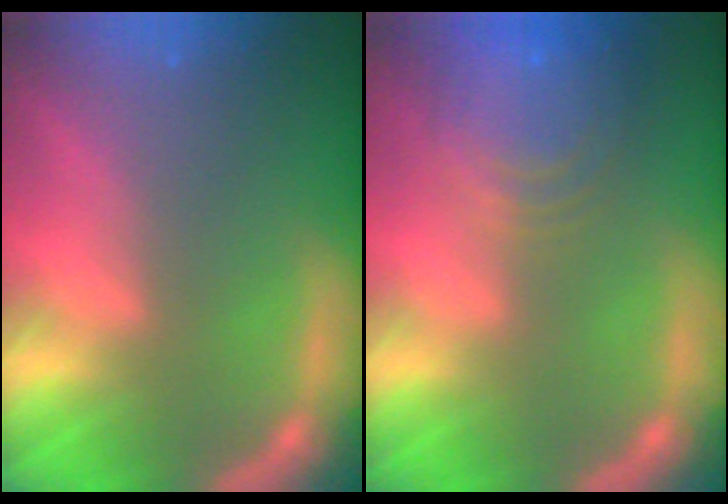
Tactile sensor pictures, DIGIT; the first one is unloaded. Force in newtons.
{"total": 8.5}